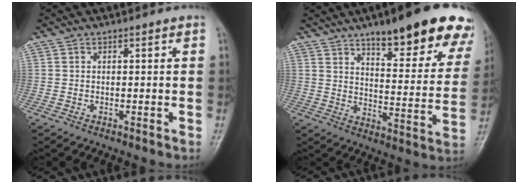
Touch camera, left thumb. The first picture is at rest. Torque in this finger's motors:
{"motor_torque": [0.78, 0.96, 1.29, -1.48, 0.11]}